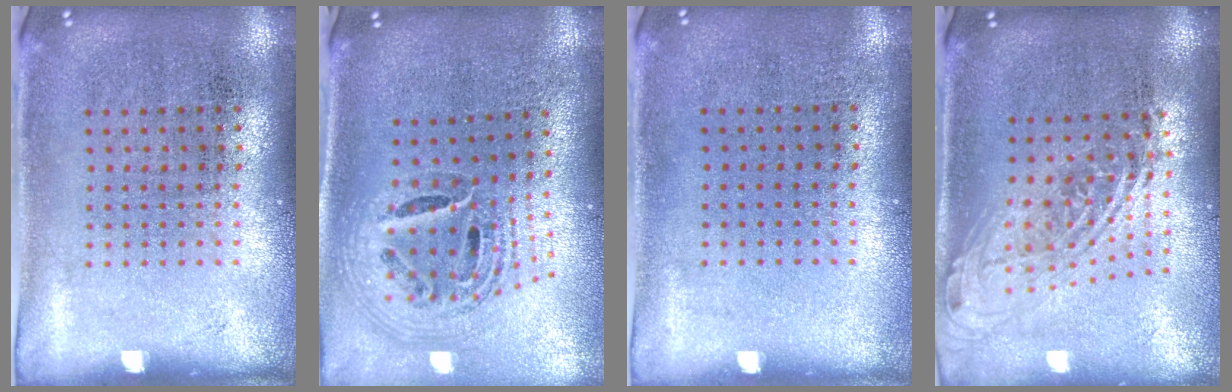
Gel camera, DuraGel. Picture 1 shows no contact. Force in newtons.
{"total": 1.8, "press": 1.5, "slide": 1.1}
{"total": 0.0}
{"total": 1.9, "press": 1.5, "slide": 1.3}